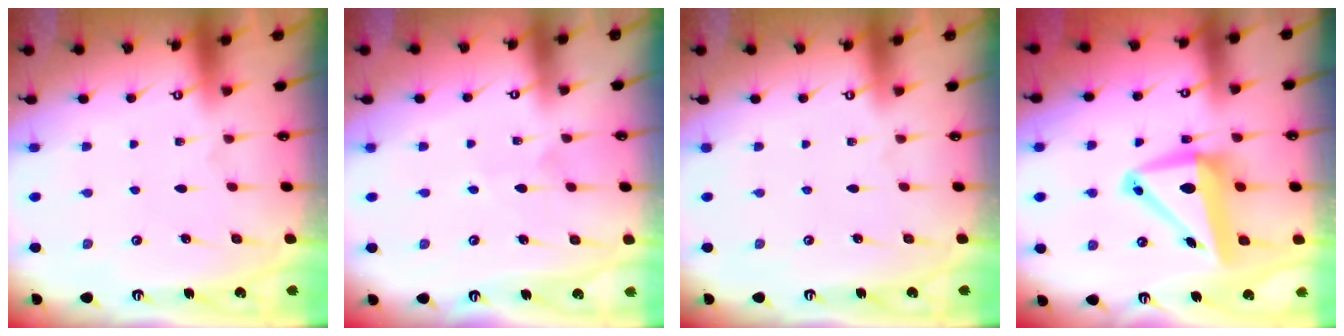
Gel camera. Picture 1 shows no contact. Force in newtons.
{"total": 2.9, "press": 2.9, "slide": 0.3}
{"total": 0.0}
{"total": 10.8, "press": 10.5, "slide": 2.3}